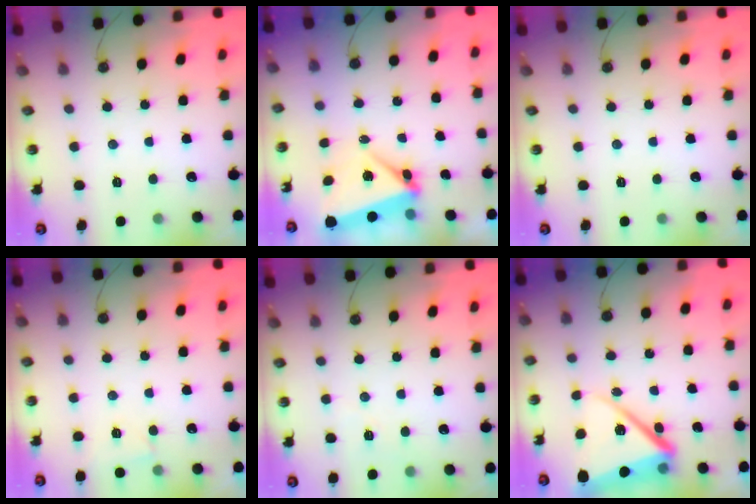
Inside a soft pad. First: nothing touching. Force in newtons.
{"total": 5.3, "press": 5.2, "slide": 1.2}
{"total": 0.0}
{"total": 2.1, "press": 2.1, "slide": 0.4}
{"total": 4.6, "press": 4.6, "slide": 0.8}
{"total": 13.6, "press": 13.2, "slide": 3.4}